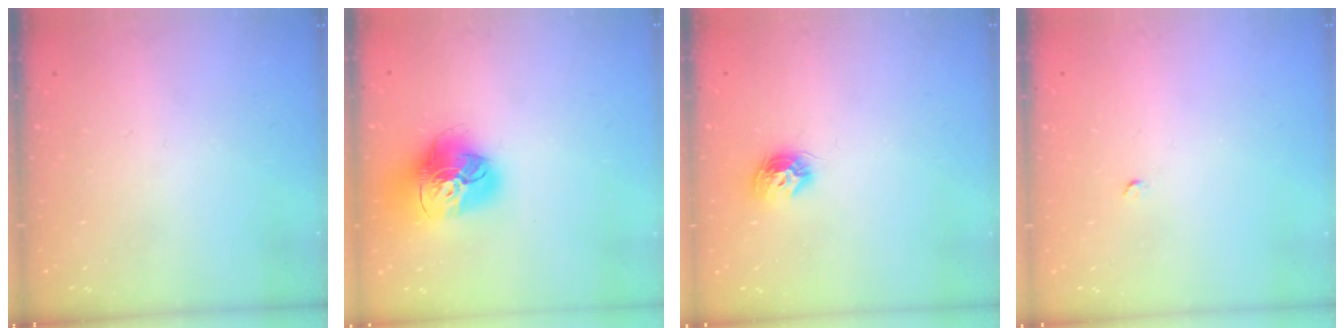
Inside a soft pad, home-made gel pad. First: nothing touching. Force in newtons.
{"total": 18.3, "press": 18.2, "slide": 2.1}
{"total": 8.3, "press": 8.3, "slide": 0.2}
{"total": 2.0, "press": 2.0, "slide": 0.3}